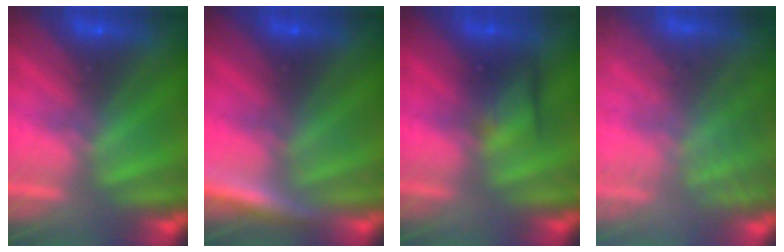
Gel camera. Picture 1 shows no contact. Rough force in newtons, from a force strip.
{"total": 4.5}
{"total": 2.4}
{"total": 8.9}